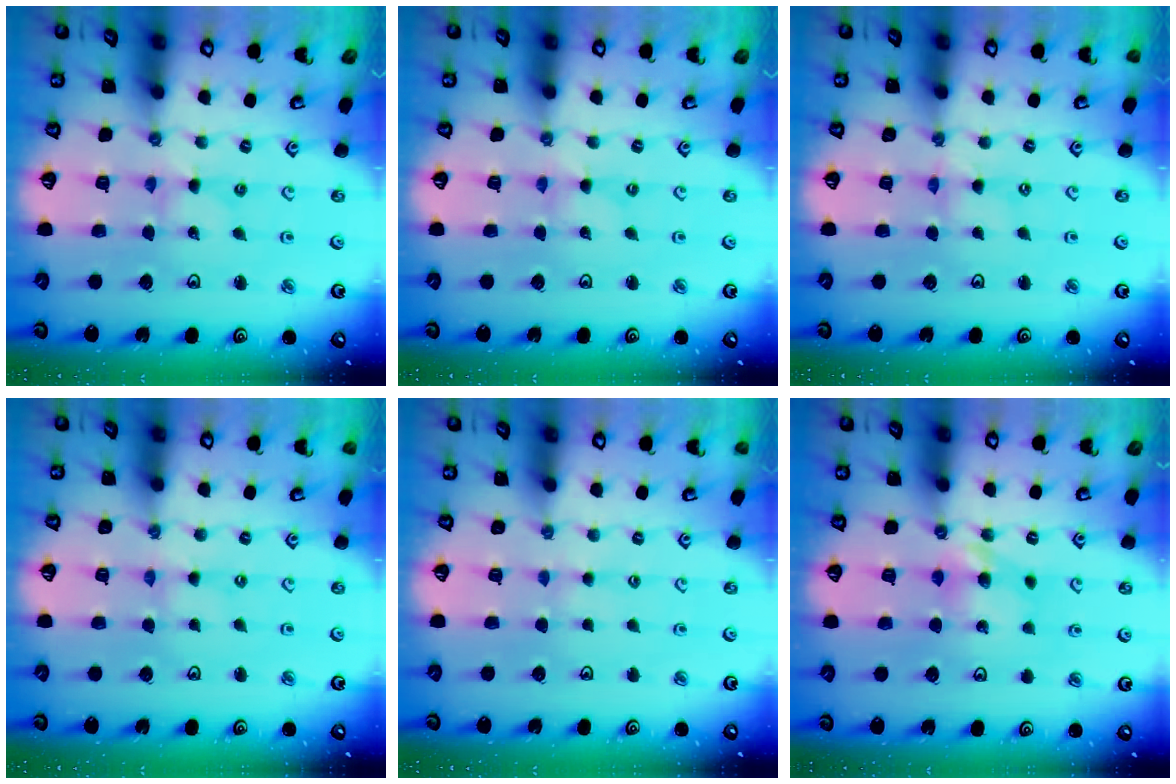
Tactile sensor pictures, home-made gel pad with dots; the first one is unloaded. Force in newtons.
{"total": 0.0}
{"total": 0.7, "press": 0.7, "slide": 0.2}
{"total": 0.6, "press": 0.6, "slide": 0.1}
{"total": 2.1, "press": 2.1, "slide": 0.3}
{"total": 7.5, "press": 7.4, "slide": 0.6}